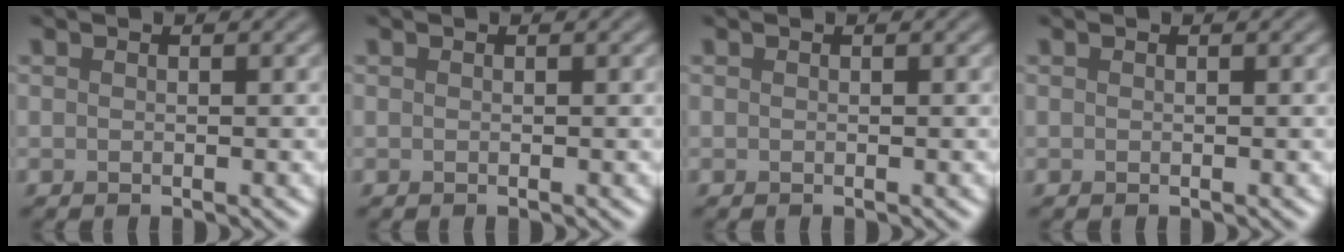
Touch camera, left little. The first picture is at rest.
{"total": 0.0}
{"total": 0.0}
{"total": 0.0}